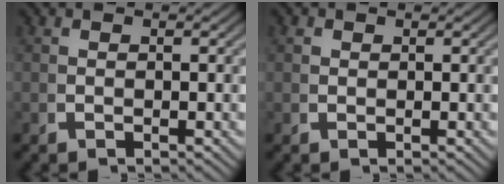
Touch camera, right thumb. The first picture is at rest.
{"total": 1.1, "force": [0.5, 0.9, 0.2], "torque": [-0.009, -0.006, 0.016]}